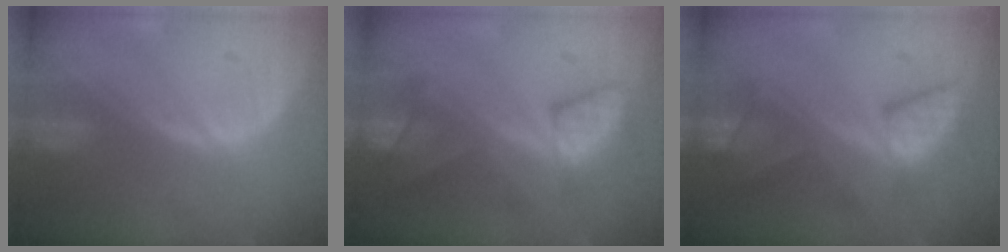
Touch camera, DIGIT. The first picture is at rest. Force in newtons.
{"total": 8.0, "press": 7.8, "slide": 1.8}
{"total": 7.6, "press": 7.5, "slide": 1.1}